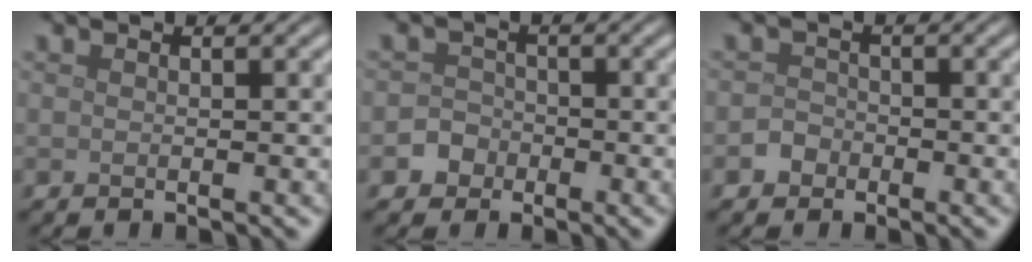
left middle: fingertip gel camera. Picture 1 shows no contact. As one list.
[{"total": 2.1, "force": [-1.0, 1.8, 0.3], "torque": [0.010, 0.005, -0.023]}, {"total": 1.5, "force": [-0.8, 1.2, 0.2], "torque": [0.003, 0.005, -0.018]}]